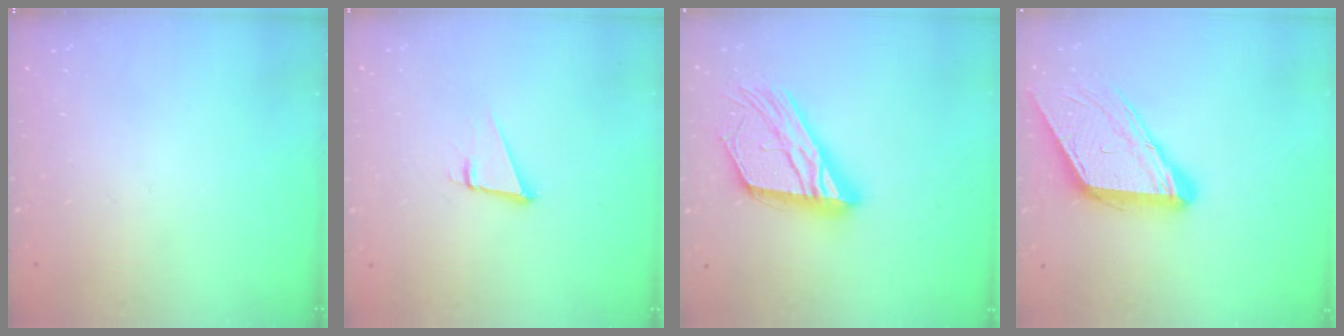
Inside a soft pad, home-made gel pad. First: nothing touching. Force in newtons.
{"total": 4.8, "press": 3.6, "slide": 3.1}
{"total": 21.6, "press": 21.5, "slide": 1.9}
{"total": 14.0, "press": 13.9, "slide": 1.9}